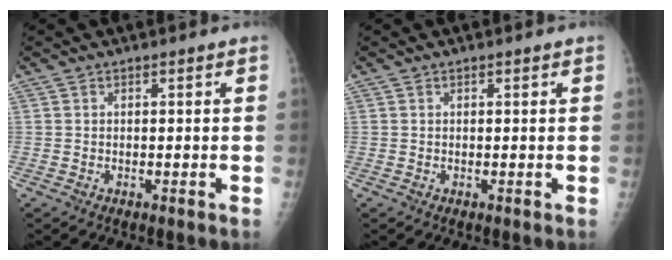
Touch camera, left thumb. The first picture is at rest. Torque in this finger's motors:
{"motor_torque": [0.12, 0.26, -0.10, -0.07, -0.02]}